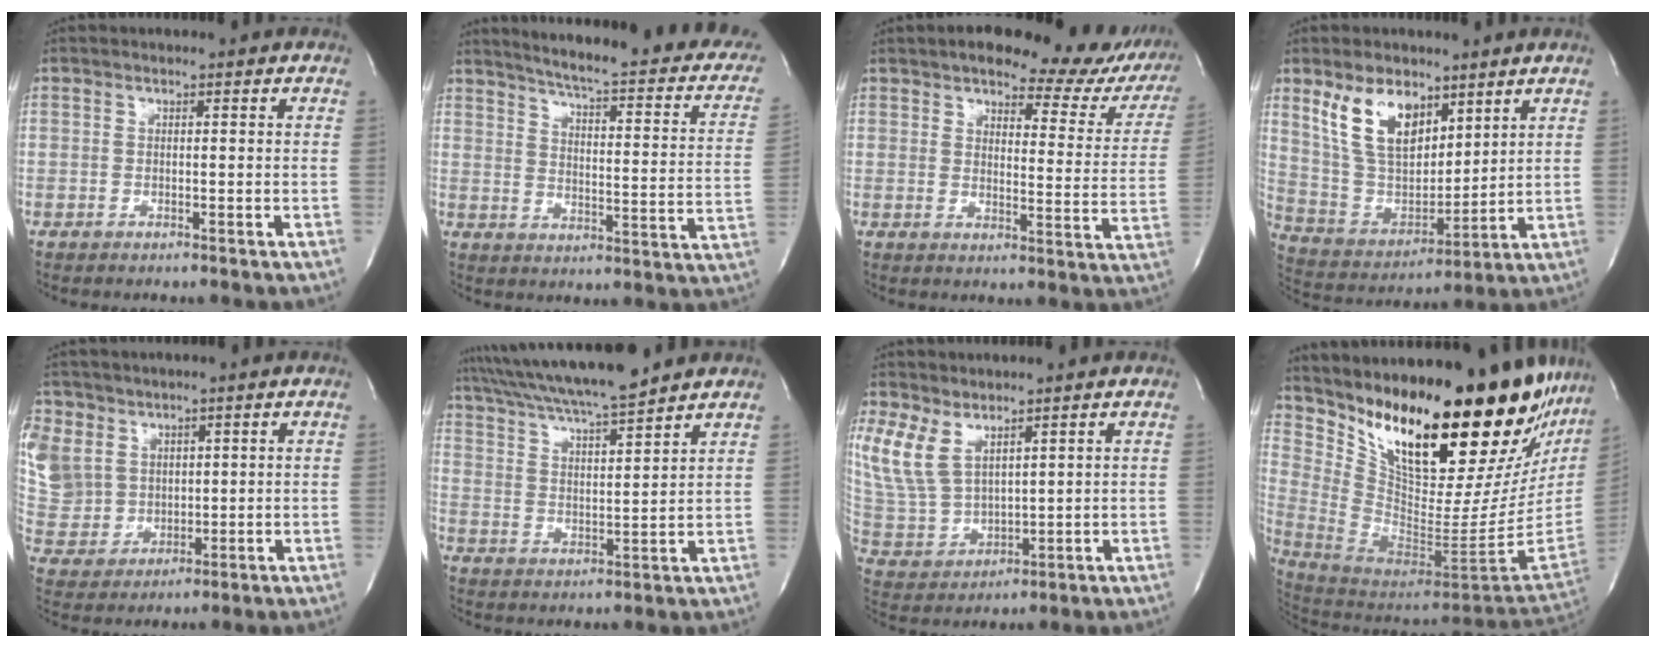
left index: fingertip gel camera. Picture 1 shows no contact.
{"total": 23.1, "force": [19.0, 3.5, 12.8], "torque": [-0.176, -0.045, 0.217]}
{"total": 18.4, "force": [15.7, 5.5, 7.7], "torque": [-0.074, -0.038, 0.164]}
{"total": 12.2, "force": [7.1, 6.4, 7.5], "torque": [-0.159, 0.003, 0.148]}
{"total": 20.3, "force": [7.7, 17.5, 7.0], "torque": [-0.264, 0.053, 0.175]}
{"total": 14.1, "force": [12.5, -0.2, 6.4], "torque": [-0.124, 0.011, 0.210]}
{"total": 7.7, "force": [4.5, 4.0, 4.8], "torque": [-0.125, 0.002, 0.106]}
{"total": 32.1, "force": [23.5, 7.0, 20.7], "torque": [-0.347, -0.081, 0.348]}